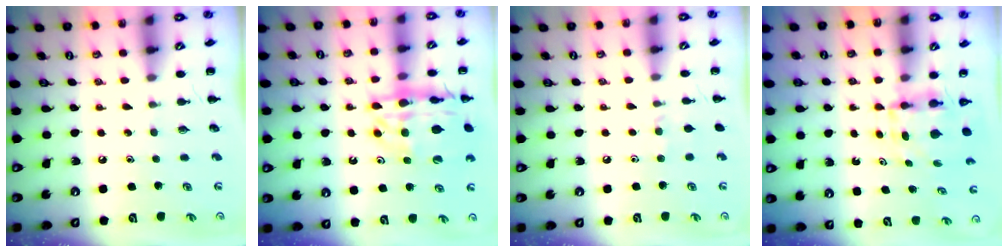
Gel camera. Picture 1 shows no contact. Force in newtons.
{"total": 19.7, "press": 19.5, "slide": 2.9}
{"total": 2.9, "press": 2.7, "slide": 1.1}
{"total": 3.9, "press": 3.8, "slide": 0.3}